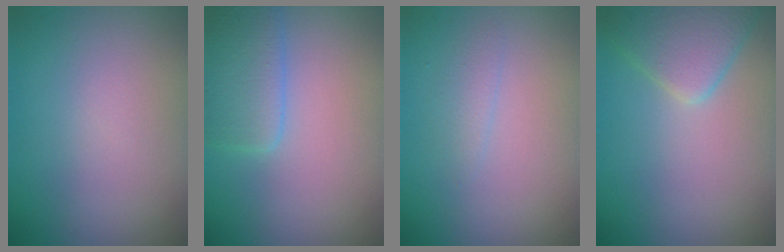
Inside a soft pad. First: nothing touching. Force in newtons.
{"total": 3.2, "press": 3.2, "slide": 0.0}
{"total": 0.9, "press": 0.9, "slide": 0.1}
{"total": 3.6, "press": 3.6, "slide": 0.3}